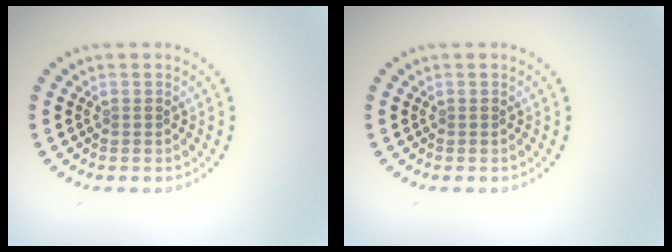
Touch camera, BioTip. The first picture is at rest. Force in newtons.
{"total": 0.0}